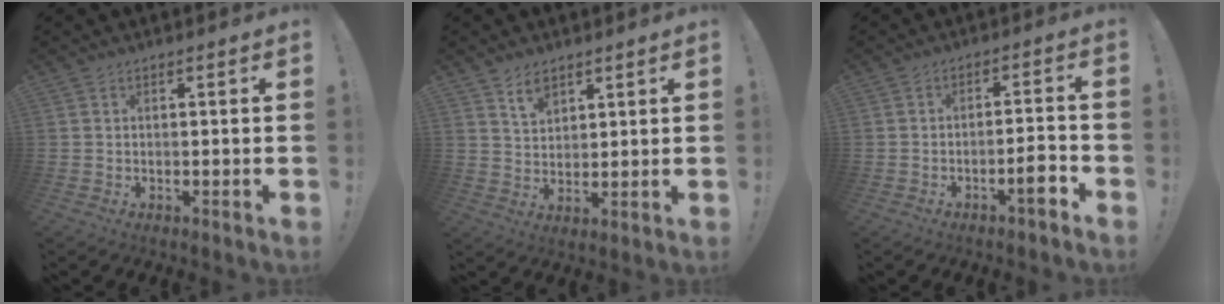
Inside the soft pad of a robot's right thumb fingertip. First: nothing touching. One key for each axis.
{"total": 6.1, "fx": 4.3, "fy": 3.7, "fz": 2.3, "tx": -0.036, "ty": -0.021, "tz": 0.079}
{"total": 5.7, "fx": -3.8, "fy": 1.5, "fz": 3.9, "tx": -0.054, "ty": 0.016, "tz": -0.066}